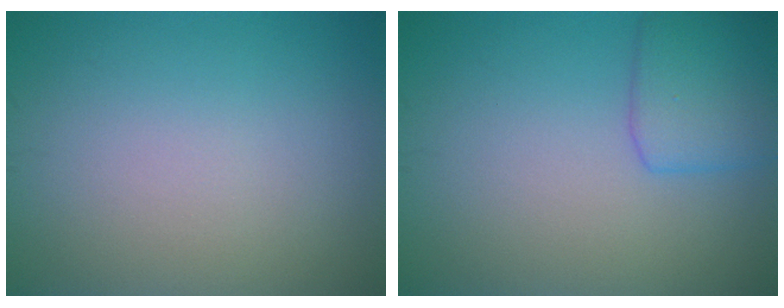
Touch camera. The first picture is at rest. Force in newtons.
{"total": 3.4, "press": 3.4, "slide": 0.2}